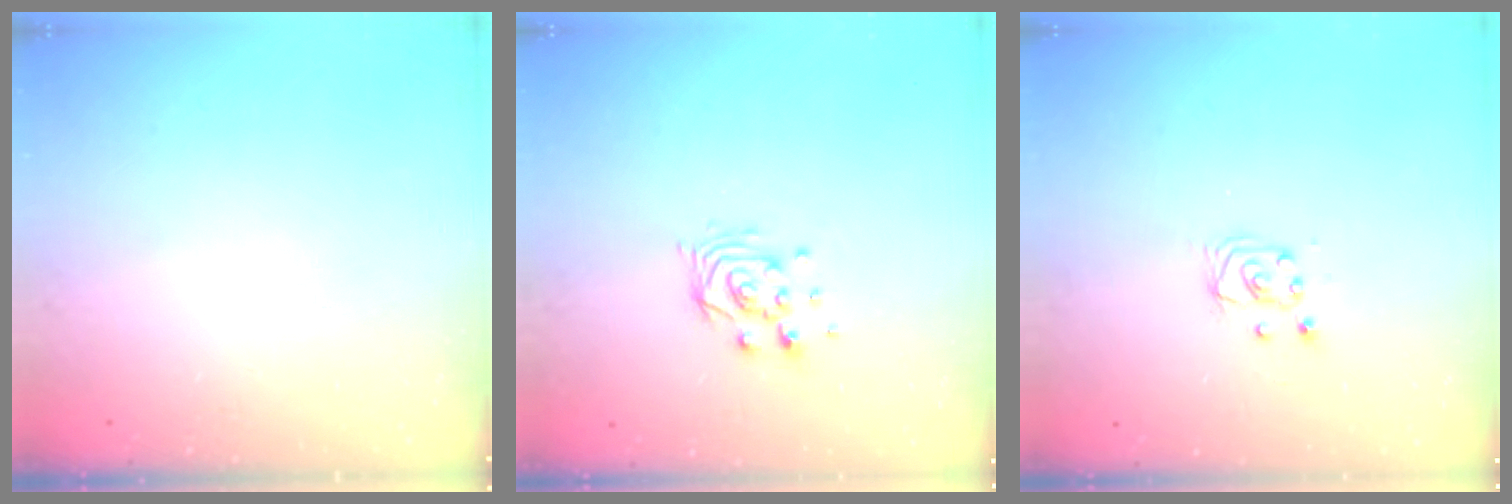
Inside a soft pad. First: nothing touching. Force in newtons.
{"total": 8.2, "press": 8.2, "slide": 0.4}
{"total": 3.4, "press": 3.4, "slide": 0.3}